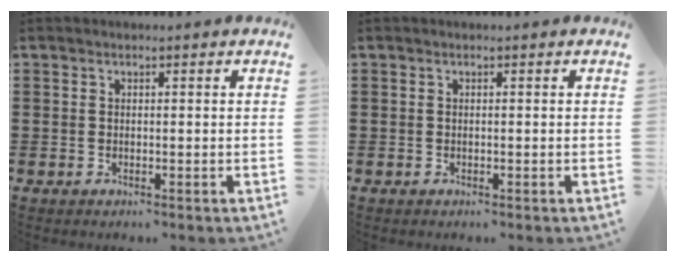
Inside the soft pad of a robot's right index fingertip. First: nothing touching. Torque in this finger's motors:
{"motor_torque": [0.01, 0.01, 0.00, 0.00]}